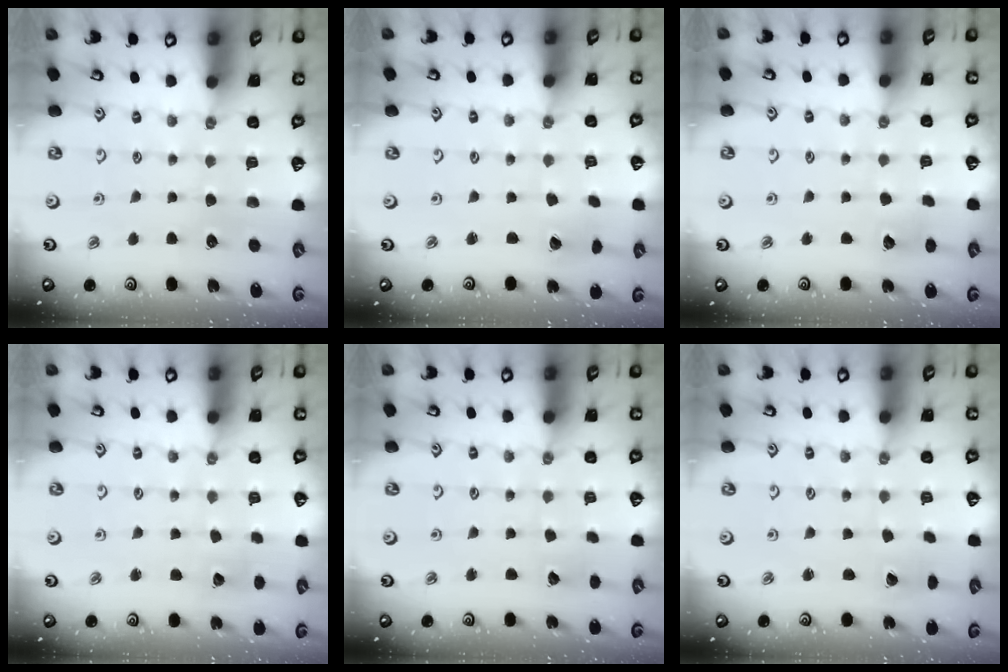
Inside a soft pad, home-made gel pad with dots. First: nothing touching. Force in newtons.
{"total": 1.9, "press": 1.8, "slide": 0.3}
{"total": 3.7, "press": 3.7, "slide": 0.3}
{"total": 2.9, "press": 2.9, "slide": 0.3}
{"total": 2.0, "press": 2.0, "slide": 0.1}
{"total": 2.6, "press": 2.6, "slide": 0.2}